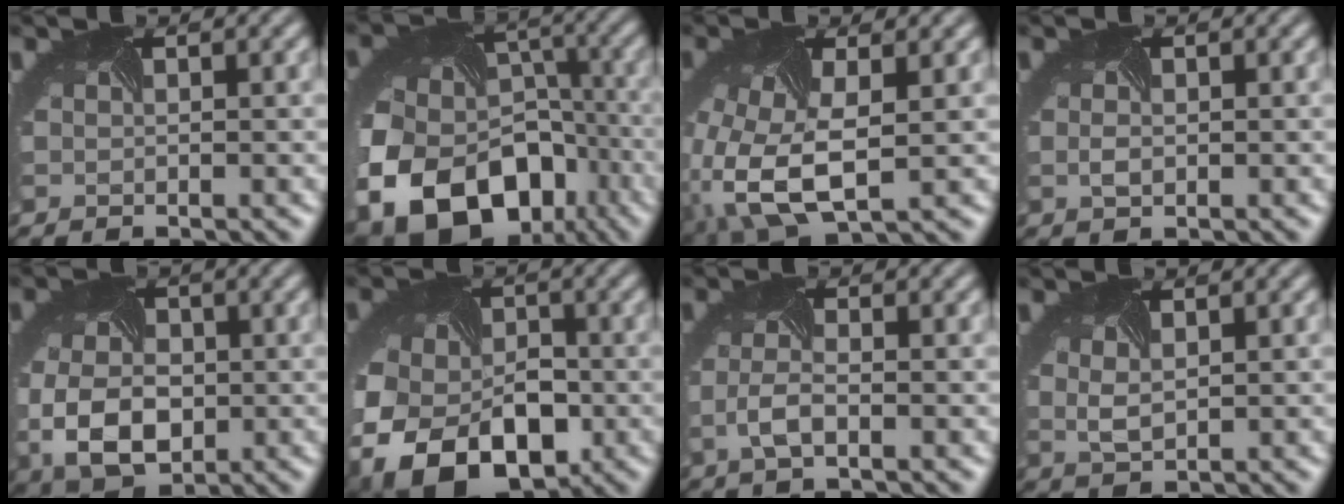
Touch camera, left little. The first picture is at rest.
{"total": 18.7, "force": [-8.7, 14.0, 8.9], "torque": [-0.181, -0.063, -0.121]}
{"total": 9.1, "force": [-2.6, 4.8, 7.3], "torque": [-0.187, -0.026, -0.043]}
{"total": 0.9, "force": [-0.3, 0.6, 0.6], "torque": [-0.021, -0.003, -0.002]}
{"total": 6.9, "force": [-1.2, 4.7, 4.9], "torque": [-0.104, -0.016, -0.014]}
{"total": 13.4, "force": [-4.3, 9.8, 8.1], "torque": [-0.155, -0.038, -0.059]}
{"total": 2.2, "force": [-1.0, 0.7, 1.8], "torque": [-0.051, -0.005, -0.021]}
{"total": 1.7, "force": [0.6, 0.9, 1.3], "torque": [-0.033, -0.004, 0.018]}